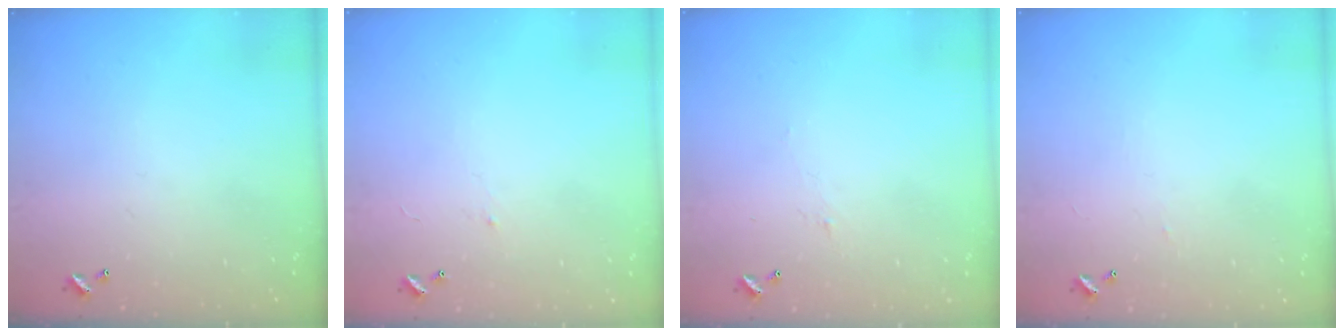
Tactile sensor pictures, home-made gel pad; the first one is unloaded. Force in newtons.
{"total": 0.6, "press": 0.0, "slide": 0.6}
{"total": 1.5, "press": 1.3, "slide": 0.6}
{"total": 0.5, "press": 0.3, "slide": 0.4}